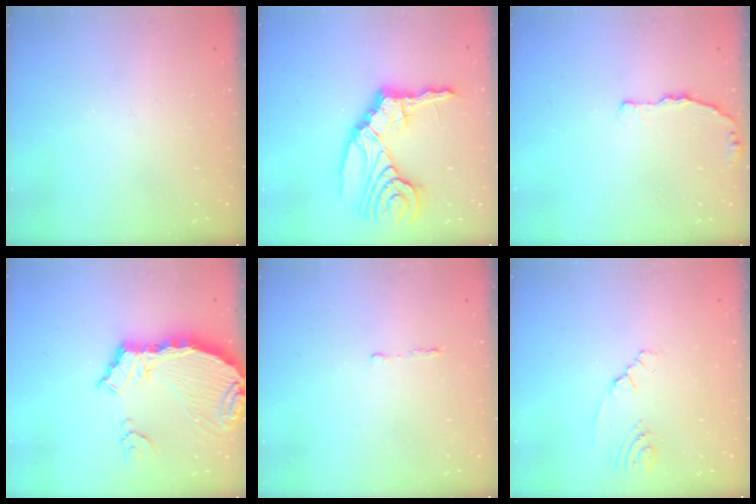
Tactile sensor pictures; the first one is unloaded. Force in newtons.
{"total": 17.8, "press": 17.6, "slide": 2.6}
{"total": 3.7, "press": 3.7, "slide": 0.4}
{"total": 11.2, "press": 11.1, "slide": 1.4}
{"total": 2.6, "press": 2.6, "slide": 0.4}
{"total": 2.5, "press": 2.3, "slide": 1.0}